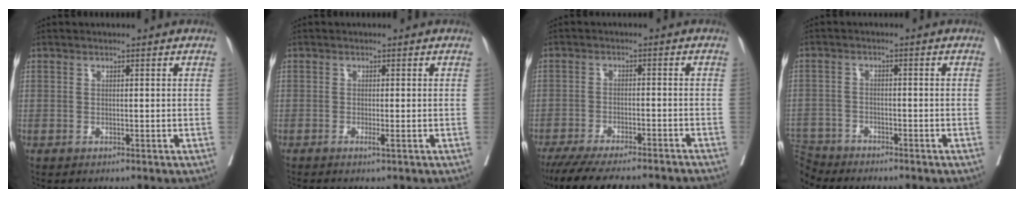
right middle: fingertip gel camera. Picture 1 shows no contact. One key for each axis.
{"total": 0.9, "fx": -0.4, "fy": -0.3, "fz": 0.7, "tx": -0.016, "ty": -0.003, "tz": -0.009}
{"total": 17.7, "fx": -15.9, "fy": 2.1, "fz": 7.6, "tx": -0.129, "ty": -0.032, "tz": -0.218}
{"total": 6.0, "fx": -5.6, "fy": 2.0, "fz": -0.4, "tx": 0.002, "ty": -0.002, "tz": -0.109}